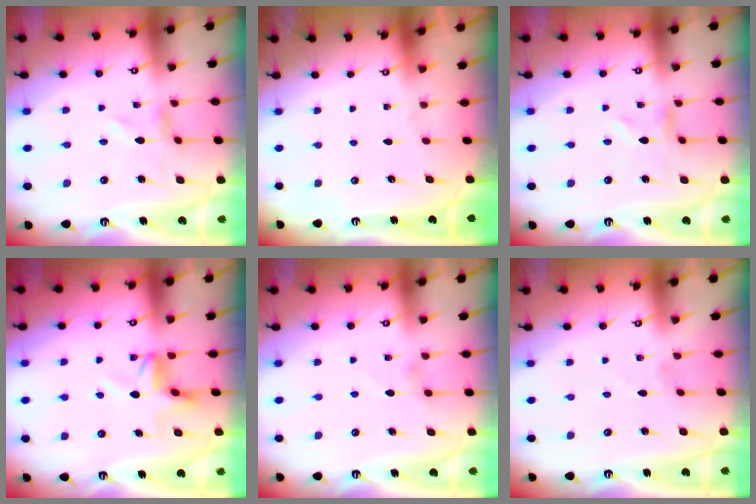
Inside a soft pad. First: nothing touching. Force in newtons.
{"total": 0.0}
{"total": 0.0}
{"total": 5.6, "press": 5.2, "slide": 2.1}
{"total": 0.9, "press": 0.9, "slide": 0.3}
{"total": 1.2, "press": 1.2, "slide": 0.0}